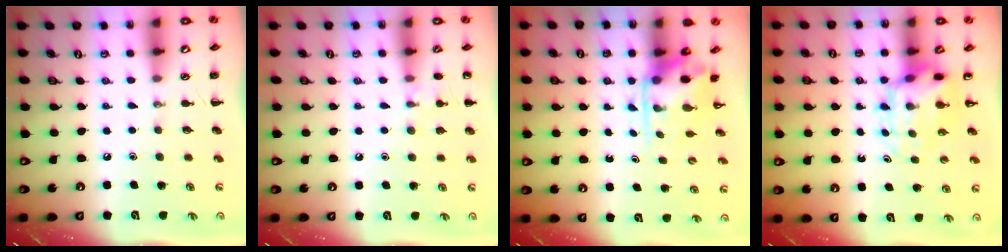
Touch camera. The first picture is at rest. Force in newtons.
{"total": 6.4, "press": 6.0, "slide": 2.1}
{"total": 3.2, "press": 3.2, "slide": 0.5}
{"total": 6.1, "press": 6.0, "slide": 1.3}